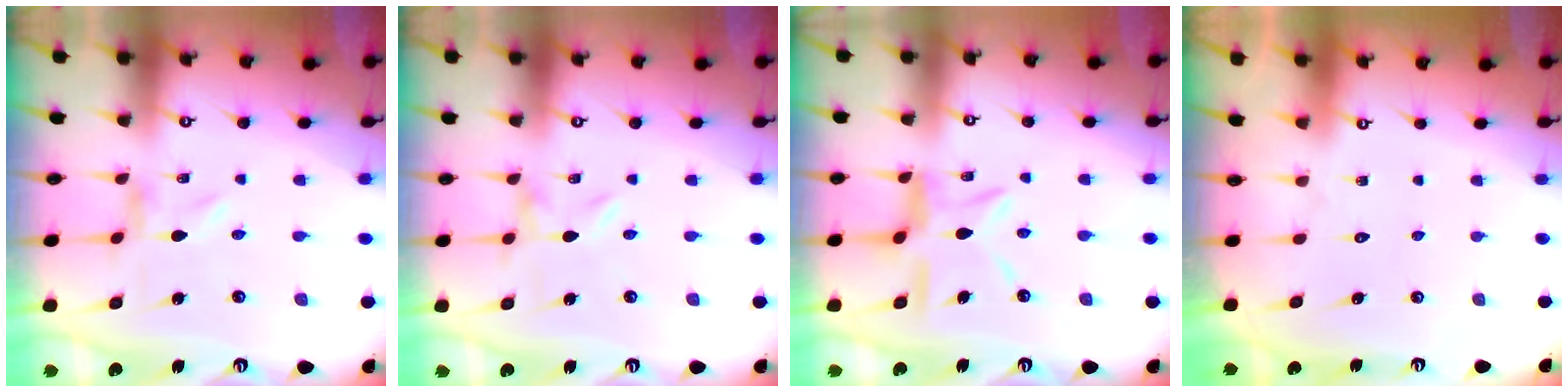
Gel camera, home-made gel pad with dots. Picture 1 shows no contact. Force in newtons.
{"total": 0.0}
{"total": 9.2, "press": 9.1, "slide": 0.7}
{"total": 1.7, "press": 1.7, "slide": 0.1}